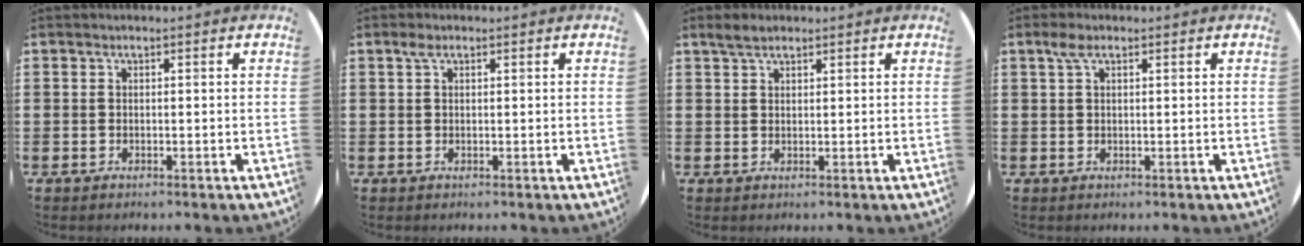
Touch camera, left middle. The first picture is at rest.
{"total": 1.1, "force": [0.5, 0.5, 0.8], "torque": [-0.018, 0.005, 0.009]}
{"total": 2.2, "force": [1.8, 0.8, 0.9], "torque": [-0.014, 0.002, 0.032]}
{"total": 1.9, "force": [1.0, 0.7, 1.5], "torque": [-0.032, 0.006, 0.016]}